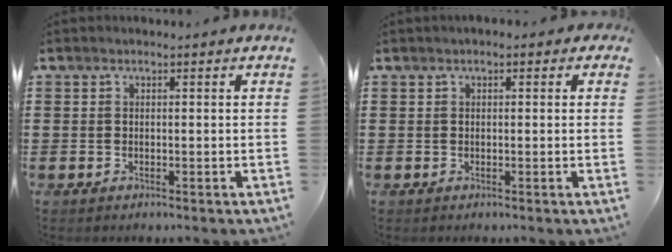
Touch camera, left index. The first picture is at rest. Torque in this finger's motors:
{"motor_torque": [2.14, 0.00, 0.56, 0.12]}